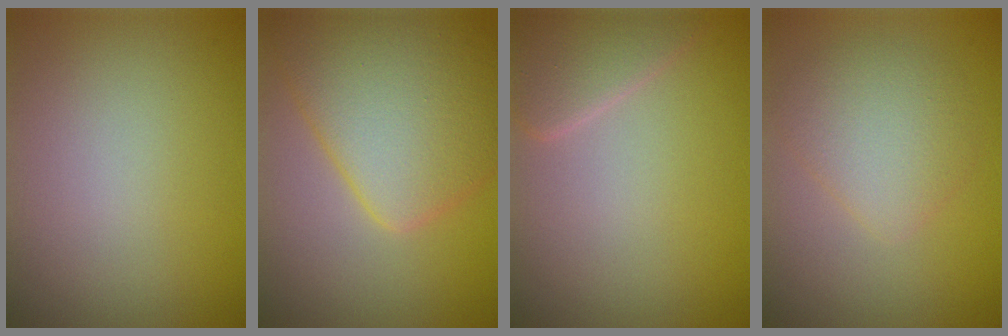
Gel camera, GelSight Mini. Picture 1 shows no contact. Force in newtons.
{"total": 7.9, "press": 7.9, "slide": 0.2}
{"total": 2.7, "press": 2.6, "slide": 0.2}
{"total": 3.4, "press": 3.4, "slide": 0.1}